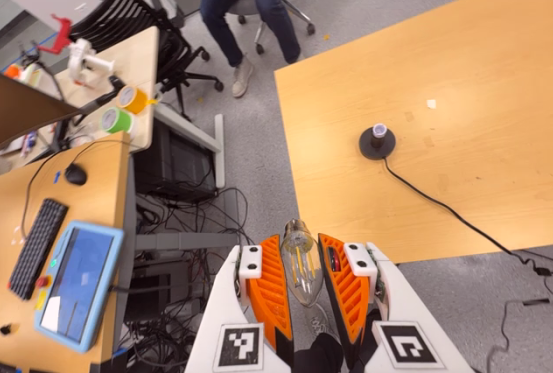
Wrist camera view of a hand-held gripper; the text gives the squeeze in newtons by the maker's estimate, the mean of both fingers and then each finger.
{"total": 11.0, "left": 11.3, "right": 10.8}